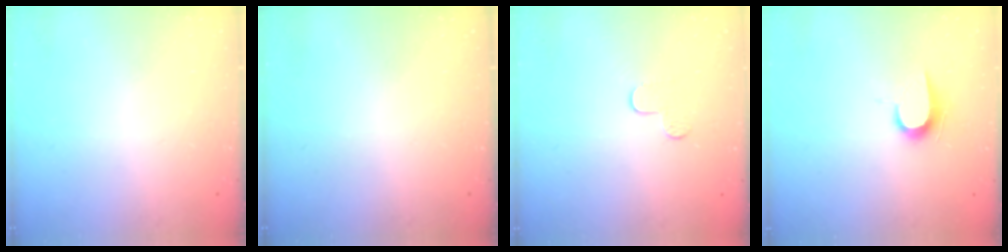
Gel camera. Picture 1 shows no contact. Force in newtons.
{"total": 0.0}
{"total": 4.6, "press": 4.6, "slide": 0.5}
{"total": 7.2, "press": 7.1, "slide": 0.7}